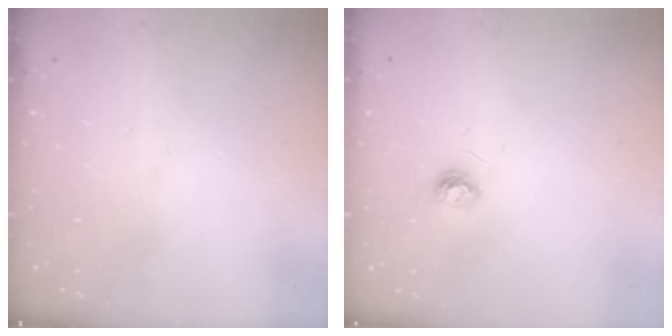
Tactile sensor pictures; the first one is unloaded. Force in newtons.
{"total": 3.9, "press": 3.8, "slide": 0.5}